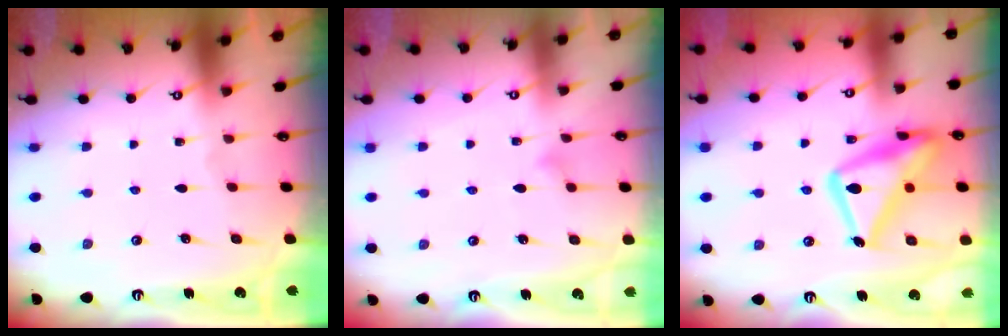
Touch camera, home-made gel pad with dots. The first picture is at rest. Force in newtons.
{"total": 6.6, "press": 6.6, "slide": 0.3}
{"total": 20.9, "press": 20.8, "slide": 1.7}